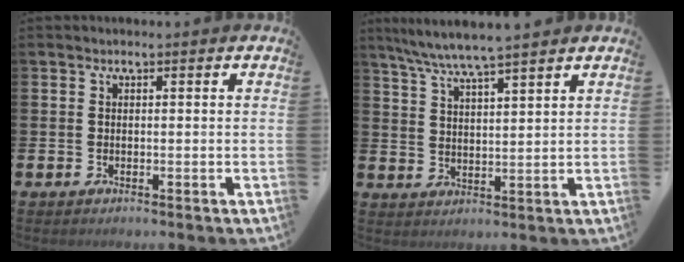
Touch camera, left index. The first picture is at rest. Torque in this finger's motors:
{"motor_torque": [0.12, -0.36, 0.72, 0.12]}